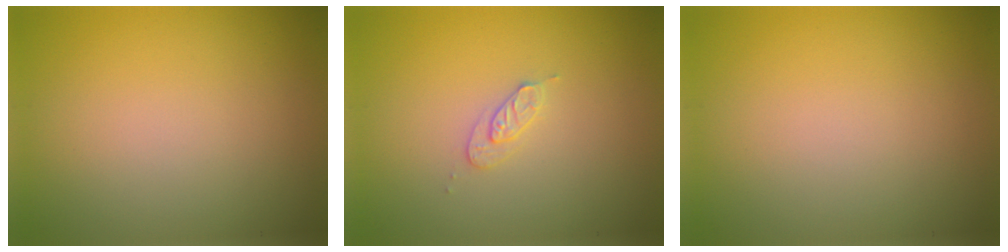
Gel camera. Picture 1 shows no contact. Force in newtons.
{"total": 1.4, "press": 1.4, "slide": 0.2}
{"total": 0.0}